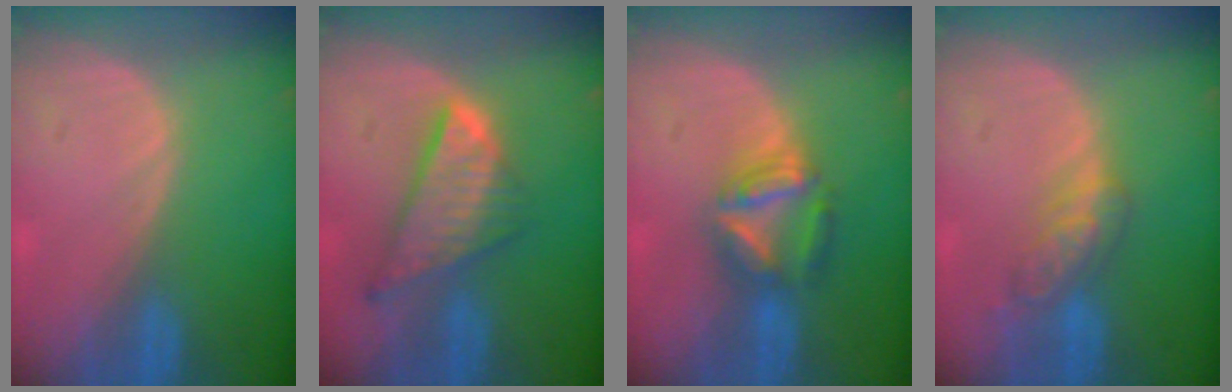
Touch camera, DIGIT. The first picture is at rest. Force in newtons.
{"total": 8.7, "press": 7.5, "slide": 4.4}
{"total": 6.2, "press": 6.0, "slide": 1.5}
{"total": 5.3, "press": 5.1, "slide": 1.7}